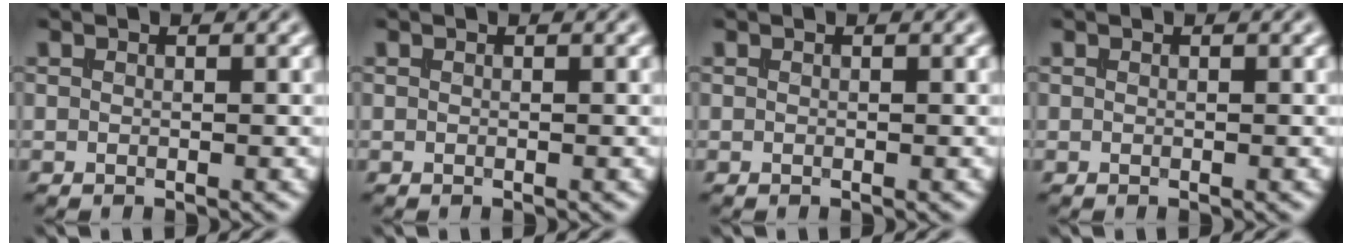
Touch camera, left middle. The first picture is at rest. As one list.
[{"total": 0.0}, {"total": 0.0}, {"total": 0.0}]